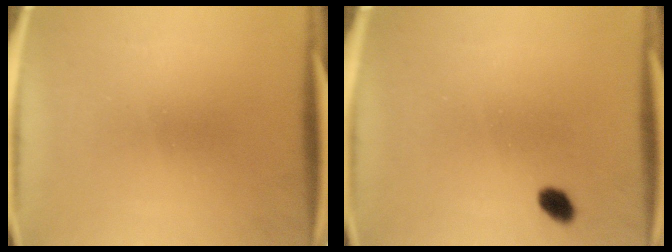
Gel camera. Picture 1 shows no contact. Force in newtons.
{"total": 2.4}